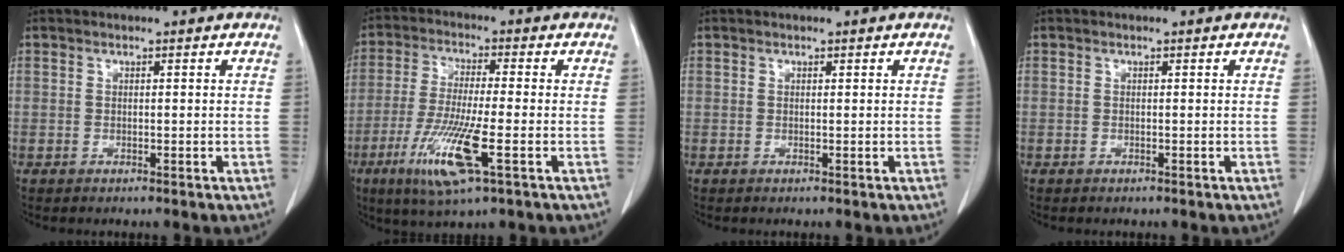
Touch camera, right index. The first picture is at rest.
{"total": 11.3, "force": [-4.5, 0.8, 10.4], "torque": [-0.212, -0.026, -0.082]}
{"total": 0.0}
{"total": 0.0}